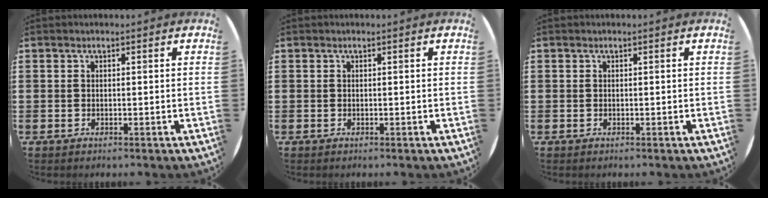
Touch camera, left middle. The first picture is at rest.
{"total": 0.0}
{"total": 0.0}